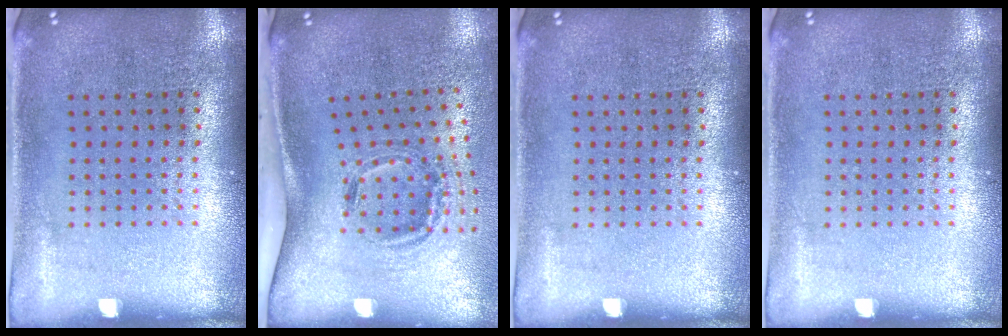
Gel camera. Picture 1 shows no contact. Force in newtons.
{"total": 1.7, "press": 1.2, "slide": 1.3}
{"total": 0.0}
{"total": 0.0}